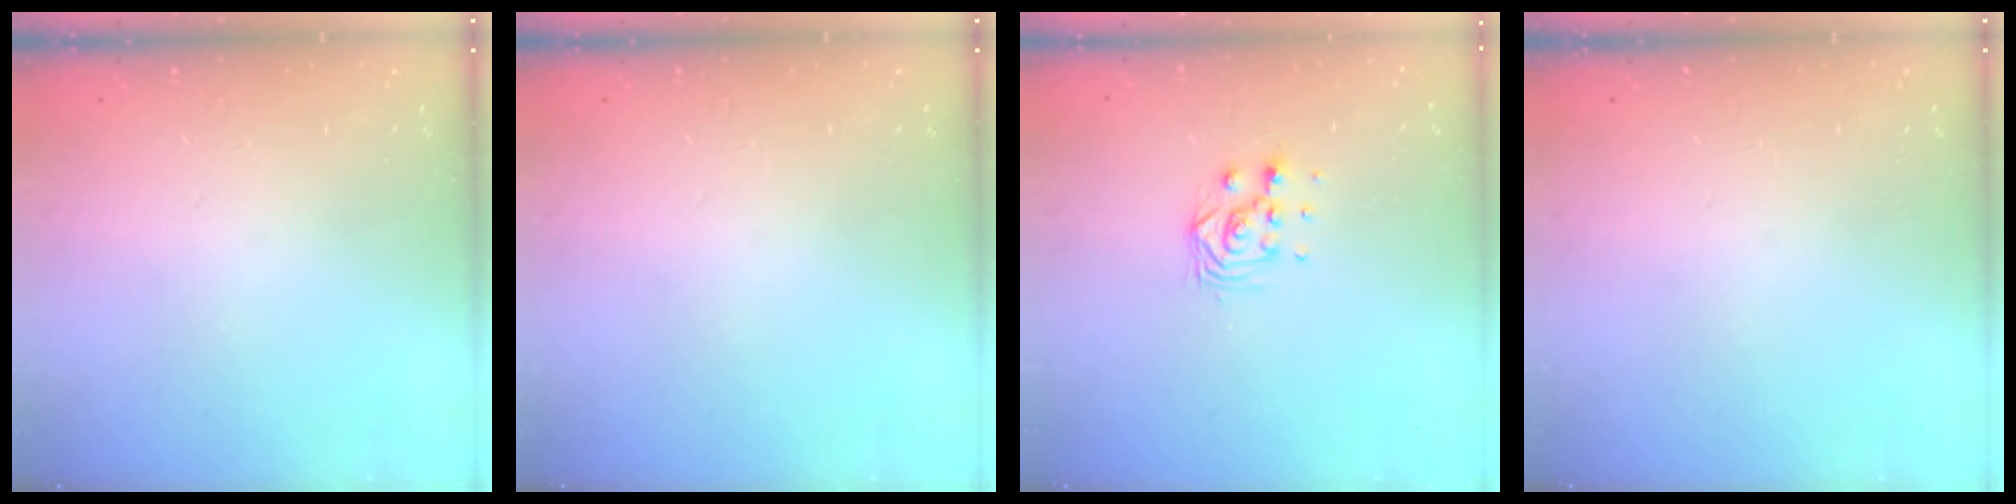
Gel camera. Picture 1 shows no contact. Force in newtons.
{"total": 0.0}
{"total": 6.1, "press": 6.1, "slide": 0.8}
{"total": 0.0}